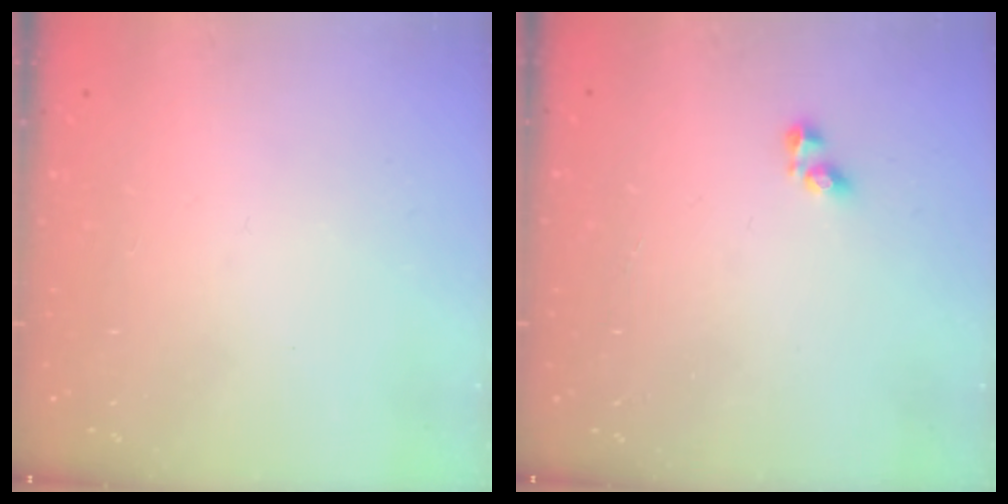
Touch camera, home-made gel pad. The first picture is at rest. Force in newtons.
{"total": 3.0, "press": 3.0, "slide": 0.5}